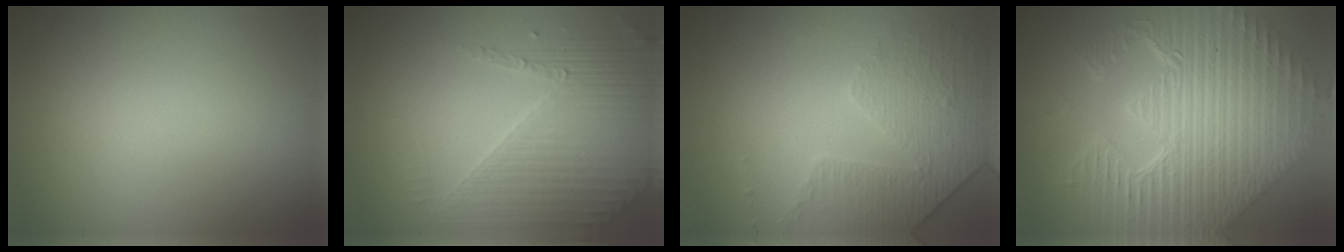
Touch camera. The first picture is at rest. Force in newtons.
{"total": 4.0, "press": 3.8, "slide": 1.2}
{"total": 4.7, "press": 3.3, "slide": 3.3}
{"total": 12.5, "press": 8.0, "slide": 9.6}